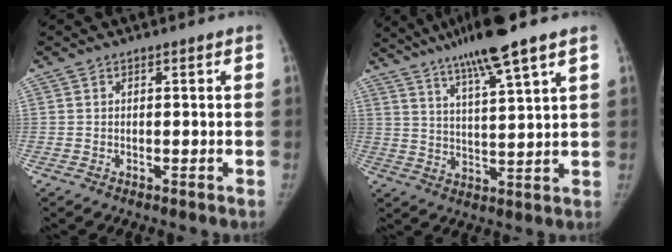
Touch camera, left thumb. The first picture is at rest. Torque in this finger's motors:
{"motor_torque": [0.99, -0.46, 1.36, -1.41, 0.07]}